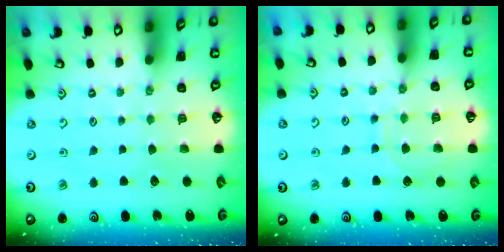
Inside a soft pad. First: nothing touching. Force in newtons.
{"total": 7.8, "press": 7.7, "slide": 0.6}